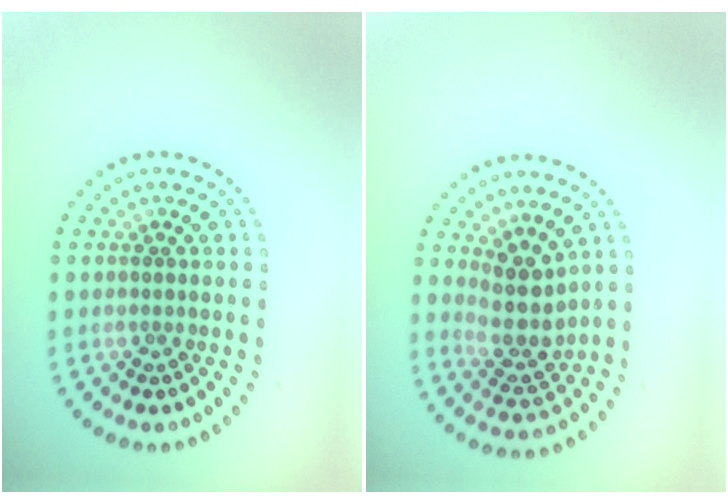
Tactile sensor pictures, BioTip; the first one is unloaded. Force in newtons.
{"total": 3.7, "press": 3.0, "slide": 2.3}